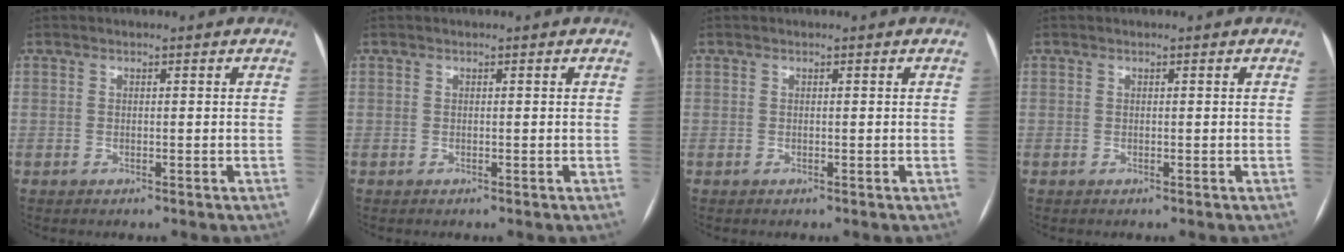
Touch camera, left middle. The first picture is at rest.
{"total": 0.0}
{"total": 0.0}
{"total": 0.0}